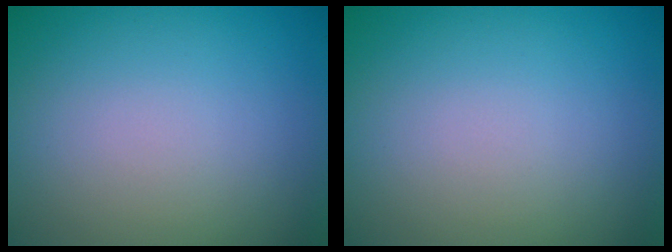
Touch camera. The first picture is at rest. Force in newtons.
{"total": 0.0}